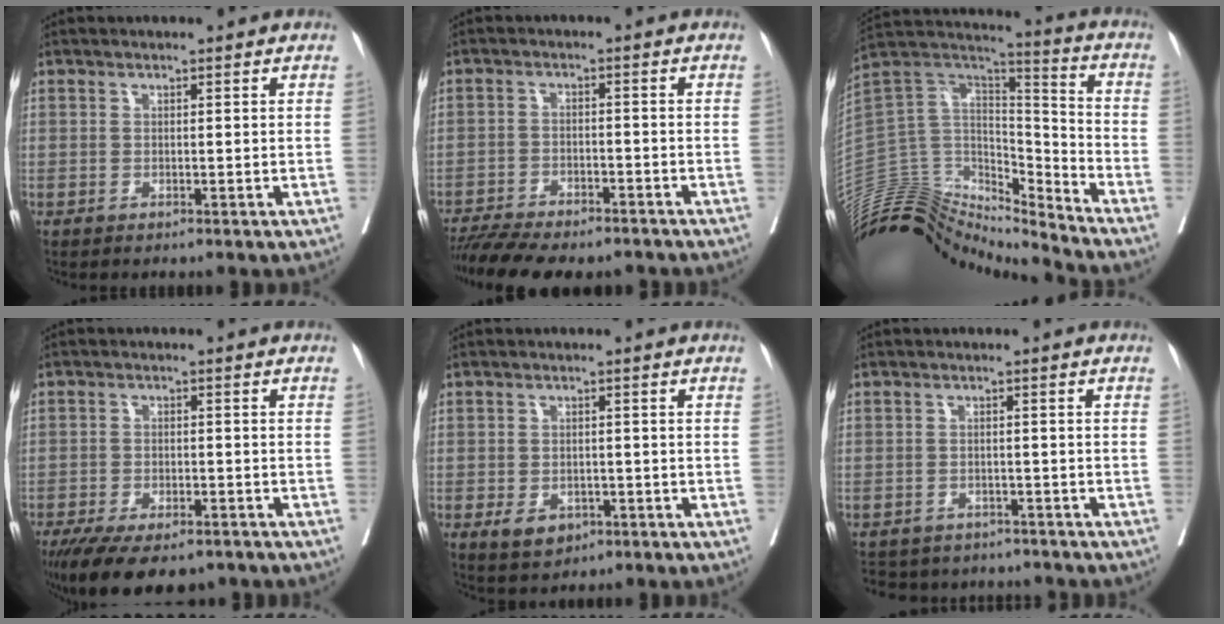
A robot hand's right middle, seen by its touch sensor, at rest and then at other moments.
{"total": 13.2, "force": [-11.5, 3.1, 5.6], "torque": [-0.103, -0.002, -0.168]}
{"total": 17.2, "force": [-16.5, 4.2, 2.6], "torque": [-0.042, 0.092, -0.290]}
{"total": 13.6, "force": [-10.1, 5.3, 7.5], "torque": [-0.141, -0.019, -0.148]}
{"total": 4.1, "force": [-2.1, 2.8, 2.2], "torque": [-0.033, -0.001, -0.022]}
{"total": 9.7, "force": [-8.9, 3.4, 1.6], "torque": [-0.030, 0.013, -0.110]}